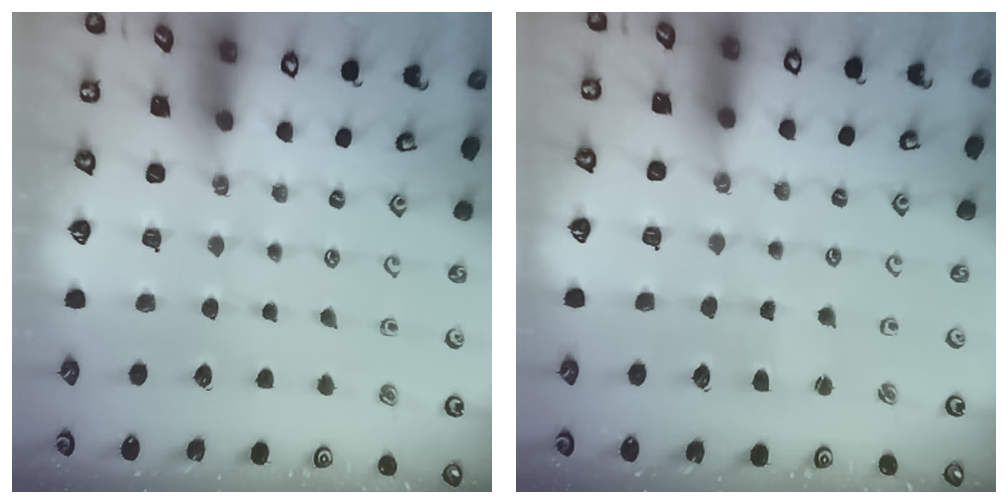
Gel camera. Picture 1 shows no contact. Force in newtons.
{"total": 1.9, "press": 1.9, "slide": 0.3}